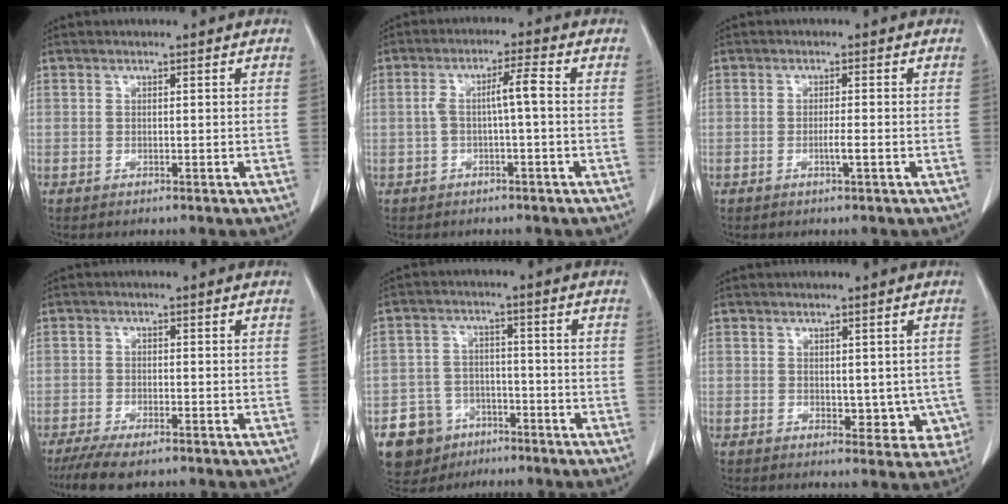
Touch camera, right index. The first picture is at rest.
{"total": 4.5, "force": [-0.1, 0.3, 4.4], "torque": [-0.082, 0.019, 0.002]}
{"total": 1.9, "force": [-0.6, -0.2, 1.8], "torque": [-0.033, -0.002, -0.011]}
{"total": 6.6, "force": [-4.9, 1.8, 4.0], "torque": [-0.064, -0.013, -0.079]}
{"total": 8.3, "force": [-4.6, 6.8, 1.4], "torque": [-0.030, 0.012, -0.068]}
{"total": 5.4, "force": [-0.2, 3.4, 4.2], "torque": [-0.023, -0.003, 0.004]}